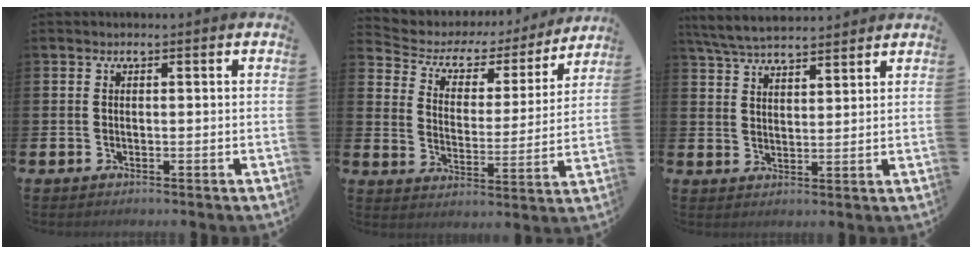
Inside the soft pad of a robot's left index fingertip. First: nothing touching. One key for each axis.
{"total": 5.1, "fx": 4.2, "fy": 2.7, "fz": 1.3, "tx": -0.053, "ty": -0.031, "tz": 0.063}
{"total": 5.5, "fx": 5.3, "fy": 0.8, "fz": 1.2, "tx": -0.043, "ty": -0.021, "tz": 0.097}